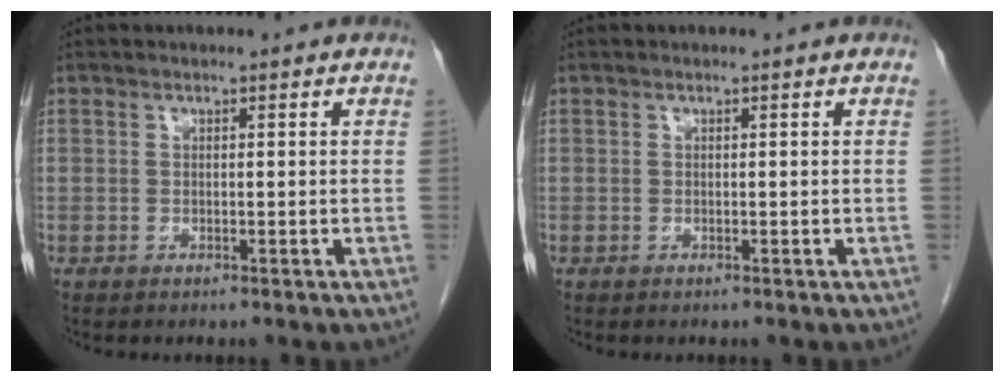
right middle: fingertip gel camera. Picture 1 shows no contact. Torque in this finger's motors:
{"motor_torque": [-0.01, 0.00, 0.00, 0.00]}